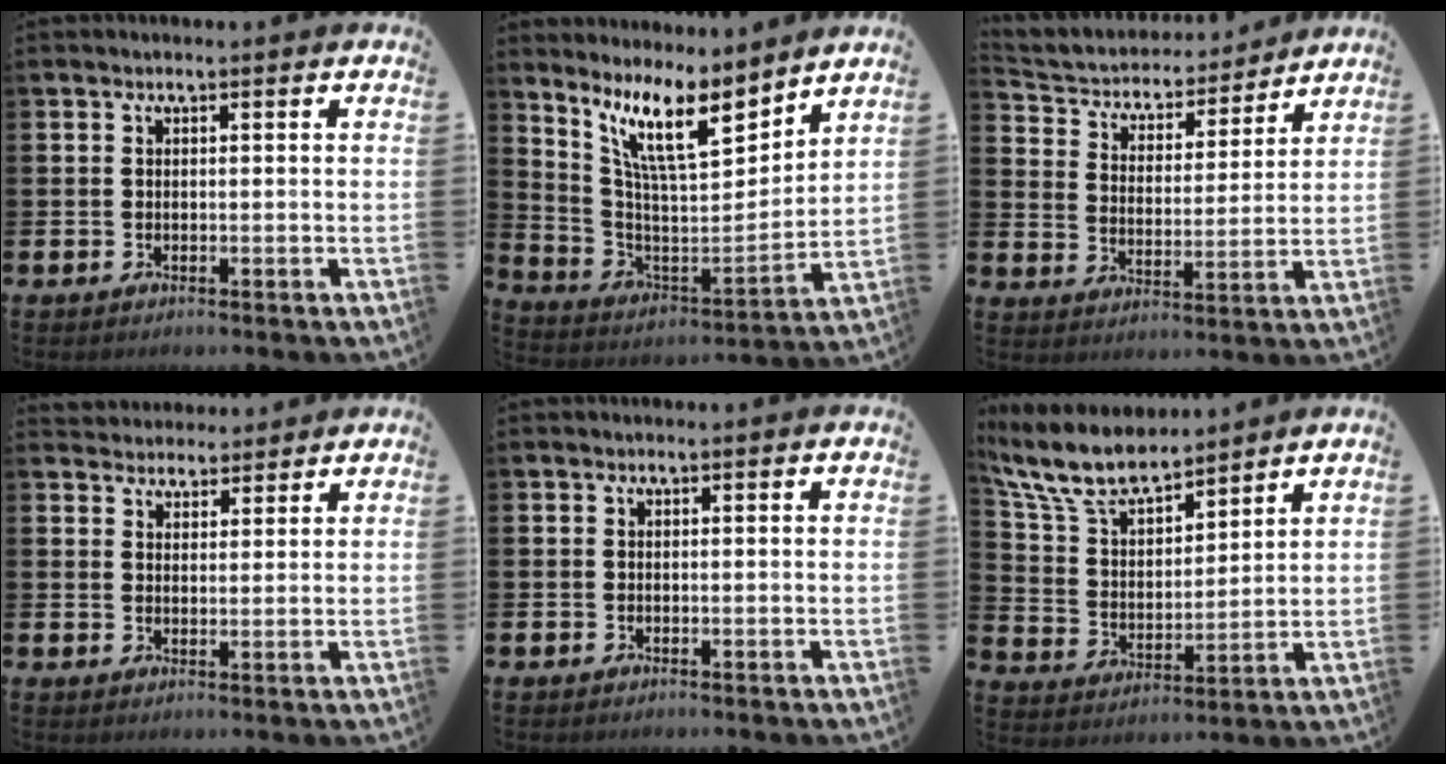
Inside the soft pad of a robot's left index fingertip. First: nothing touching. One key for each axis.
{"total": 11.7, "fx": 8.3, "fy": 2.9, "fz": 7.6, "tx": -0.174, "ty": -0.044, "tz": 0.143}
{"total": 5.1, "fx": 4.7, "fy": 2.0, "fz": 0.4, "tx": -0.044, "ty": -0.041, "tz": 0.077}
{"total": 3.7, "fx": 3.5, "fy": 1.1, "fz": -0.4, "tx": -0.003, "ty": -0.015, "tz": 0.066}
{"total": 0.0}
{"total": 9.1, "fx": 8.1, "fy": 2.7, "fz": 3.3, "tx": -0.107, "ty": -0.041, "tz": 0.148}